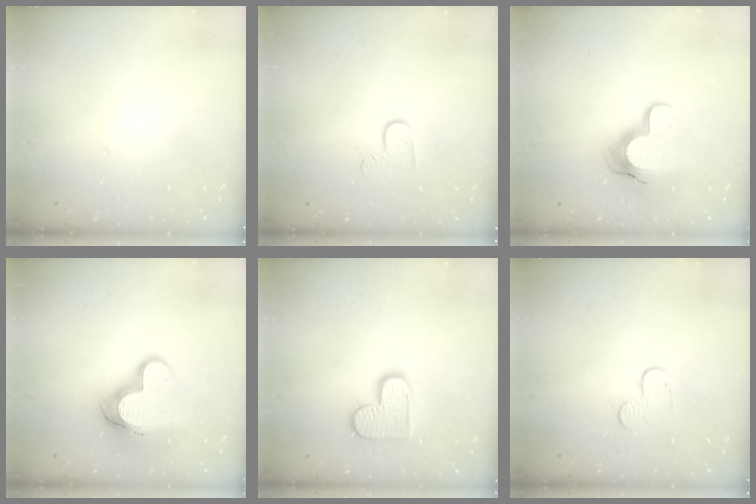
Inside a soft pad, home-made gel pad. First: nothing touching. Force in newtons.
{"total": 6.0, "press": 6.0, "slide": 0.5}
{"total": 13.1, "press": 13.0, "slide": 1.2}
{"total": 14.5, "press": 14.5, "slide": 1.2}
{"total": 11.0, "press": 11.0, "slide": 0.7}
{"total": 6.6, "press": 6.5, "slide": 0.6}